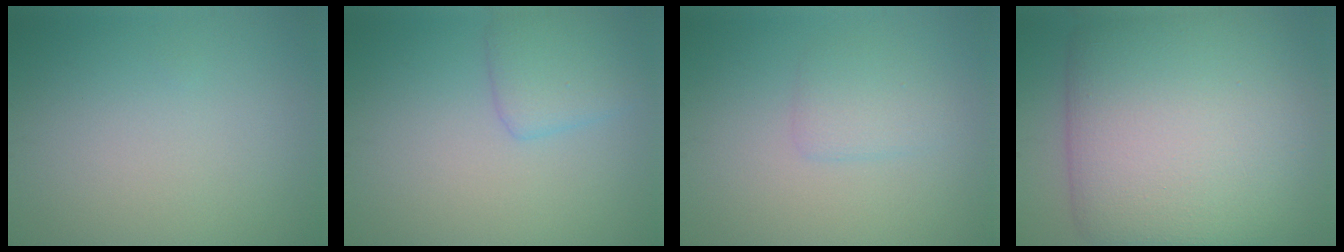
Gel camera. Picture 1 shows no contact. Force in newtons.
{"total": 2.7, "press": 2.7, "slide": 0.1}
{"total": 1.8, "press": 1.8, "slide": 0.0}
{"total": 15.4, "press": 15.3, "slide": 0.6}